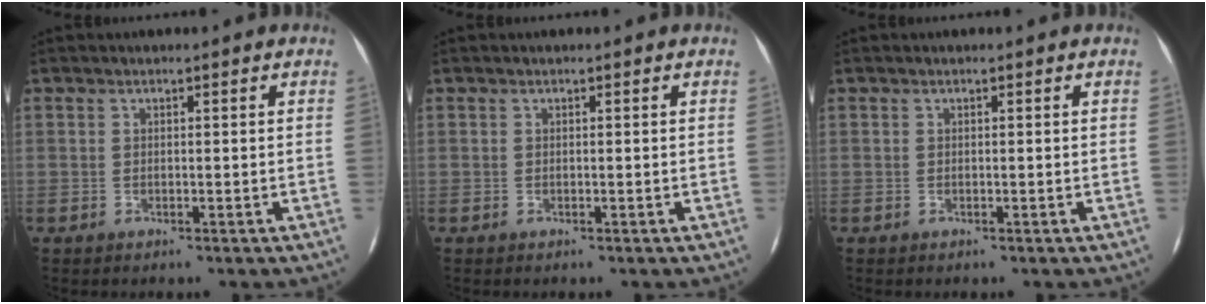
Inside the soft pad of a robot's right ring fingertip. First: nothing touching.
{"total": 0.0}
{"total": 0.0}